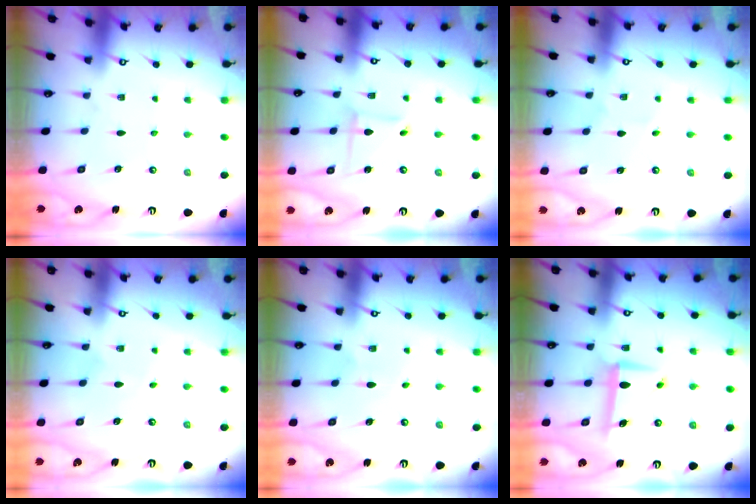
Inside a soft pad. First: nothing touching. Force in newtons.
{"total": 4.1, "press": 4.1, "slide": 0.4}
{"total": 1.9, "press": 1.9, "slide": 0.5}
{"total": 3.4, "press": 3.4, "slide": 0.3}
{"total": 5.5, "press": 5.5, "slide": 0.5}
{"total": 7.9, "press": 7.8, "slide": 1.0}